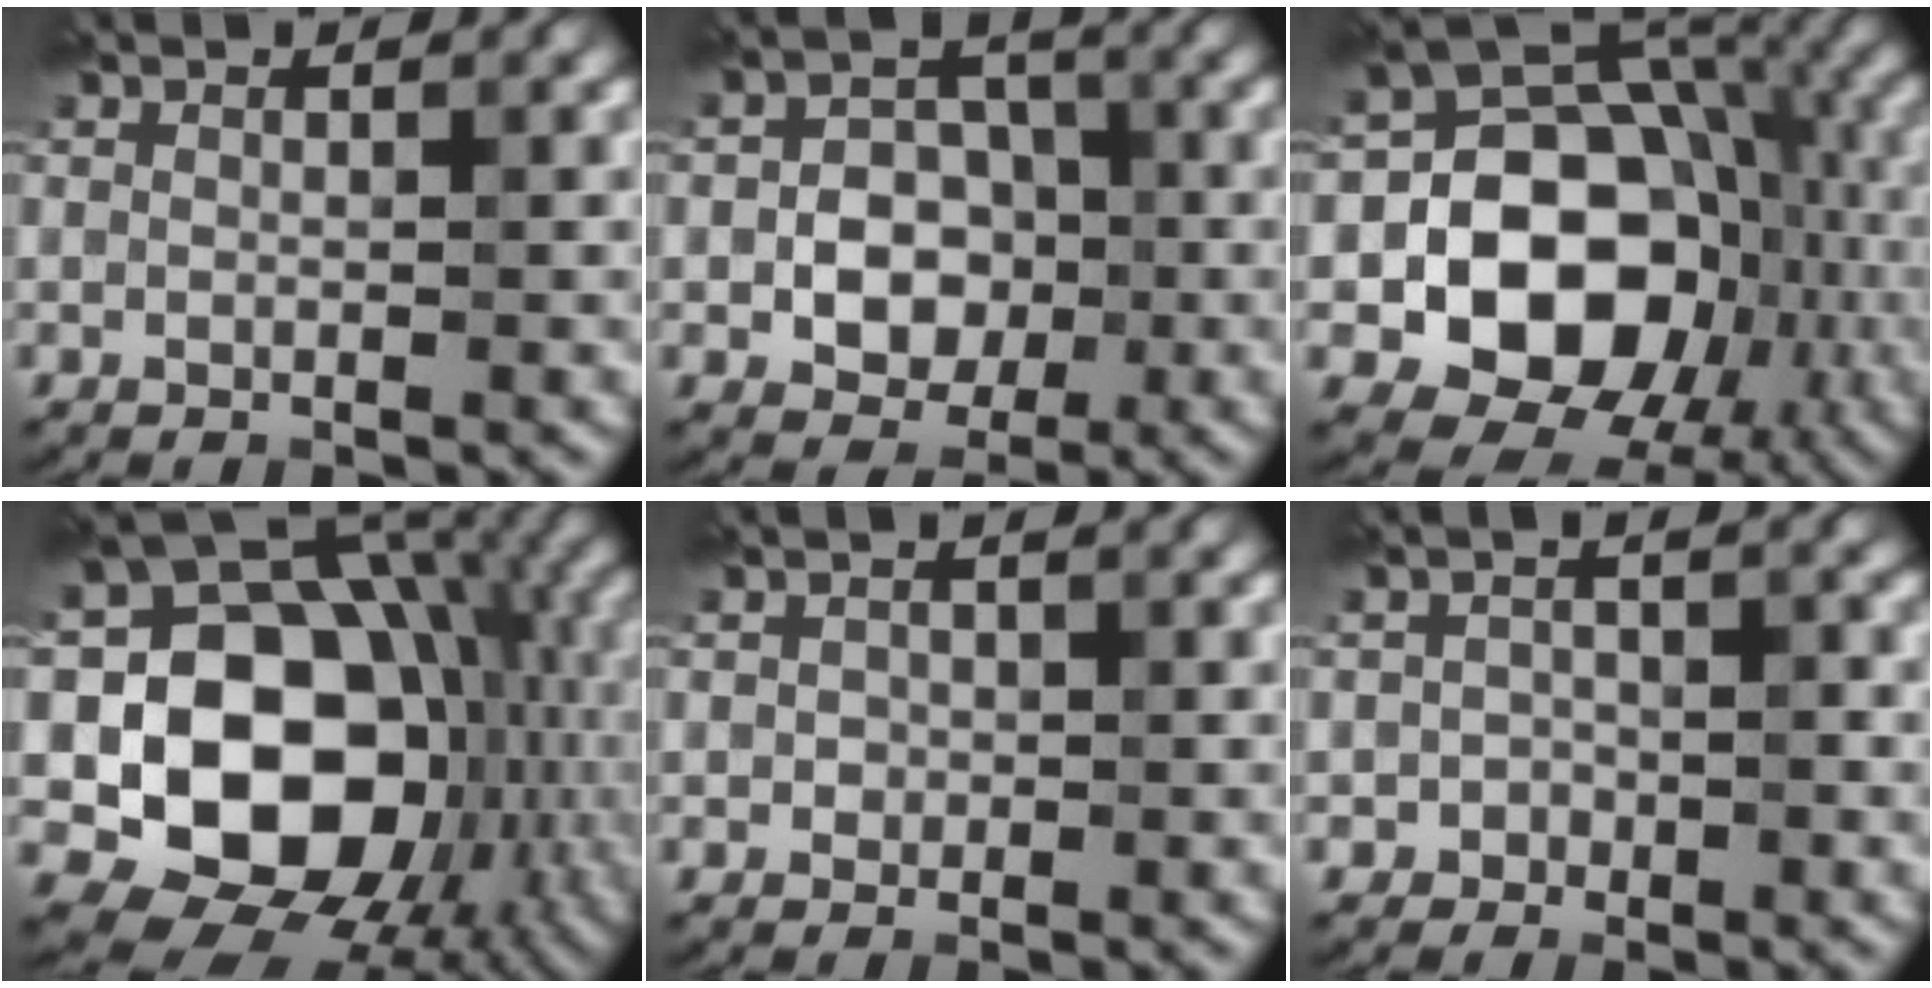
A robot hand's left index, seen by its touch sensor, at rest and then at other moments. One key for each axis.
{"total": 5.3, "fx": -1.2, "fy": 4.1, "fz": 3.2, "tx": -0.027, "ty": 0.001, "tz": -0.027}
{"total": 13.6, "fx": -3.1, "fy": 10.8, "fz": 7.8, "tx": -0.109, "ty": -0.008, "tz": -0.059}
{"total": 15.7, "fx": -1.7, "fy": 12.1, "fz": 9.8, "tx": -0.129, "ty": -0.010, "tz": -0.036}
{"total": 1.0, "fx": 0.1, "fy": 0.9, "fz": 0.3, "tx": 0.000, "ty": -0.003, "tz": -0.001}
{"total": 1.7, "fx": -0.8, "fy": 1.5, "fz": 0.3, "tx": 0.007, "ty": 0.004, "tz": -0.016}